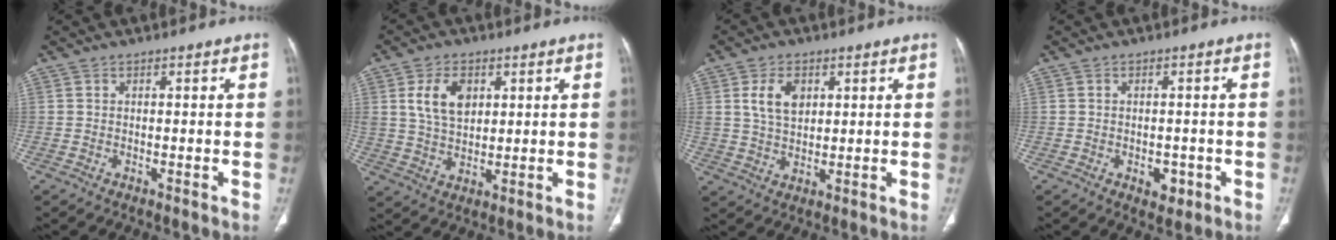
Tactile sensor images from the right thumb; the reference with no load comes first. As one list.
[{"total": 8.5, "force": [2.9, 5.4, 5.9], "torque": [-0.095, -0.010, 0.061]}, {"total": 6.8, "force": [2.4, 4.2, 4.7], "torque": [-0.076, -0.008, 0.051]}, {"total": 2.2, "force": [-1.0, 1.5, 1.4], "torque": [-0.011, 0.002, -0.009]}]